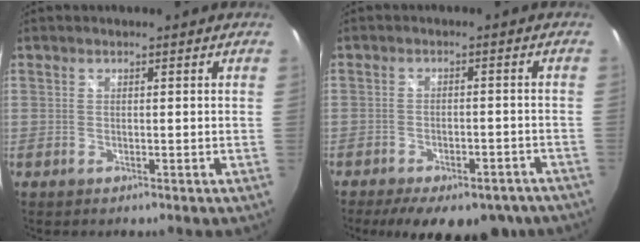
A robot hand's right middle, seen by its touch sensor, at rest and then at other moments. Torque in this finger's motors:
{"motor_torque": [1.07, -1.07, 0.23, 0.08]}